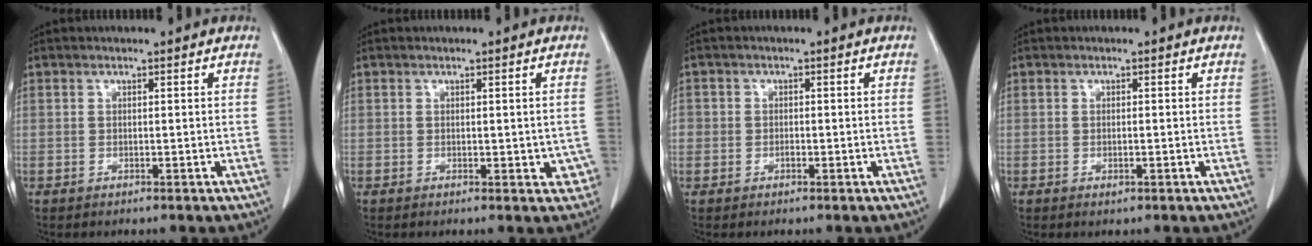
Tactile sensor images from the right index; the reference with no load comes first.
{"total": 2.8, "force": [-0.3, 1.9, 2.0], "torque": [-0.002, 0.005, 0.000]}
{"total": 1.8, "force": [-0.6, 1.6, 0.6], "torque": [-0.010, 0.006, -0.012]}
{"total": 0.7, "force": [-0.2, 0.2, 0.6], "torque": [-0.010, -0.001, -0.001]}